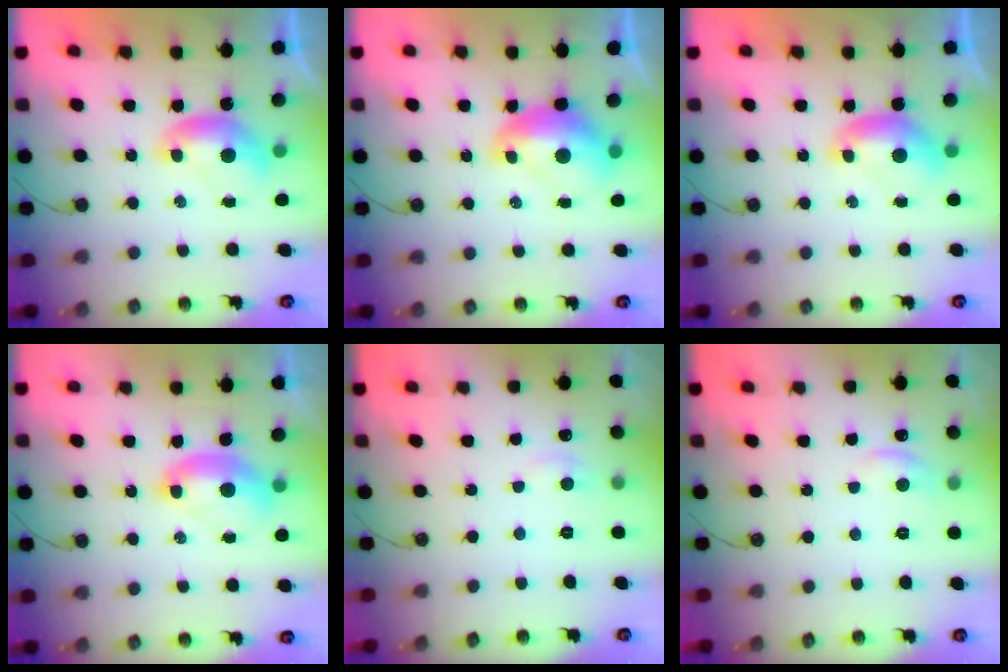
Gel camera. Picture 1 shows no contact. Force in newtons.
{"total": 2.4, "press": 2.3, "slide": 0.7}
{"total": 0.0}
{"total": 2.7, "press": 2.6, "slide": 0.6}
{"total": 2.4, "press": 2.3, "slide": 0.5}
{"total": 1.6, "press": 1.3, "slide": 0.8}